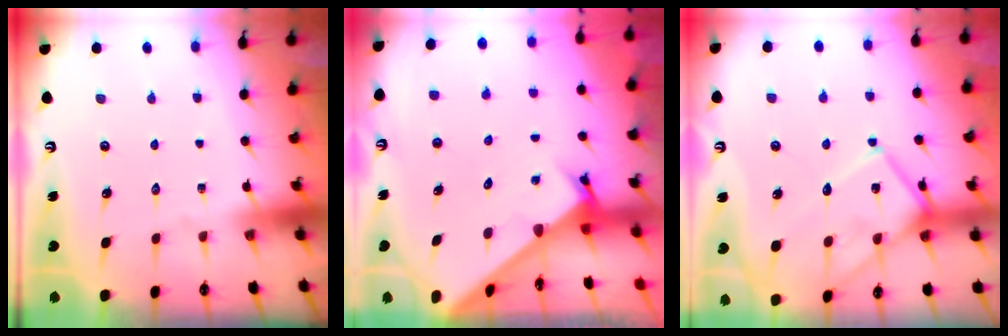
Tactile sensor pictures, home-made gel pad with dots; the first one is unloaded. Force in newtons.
{"total": 2.6, "press": 2.6, "slide": 0.3}
{"total": 14.0, "press": 13.9, "slide": 1.3}